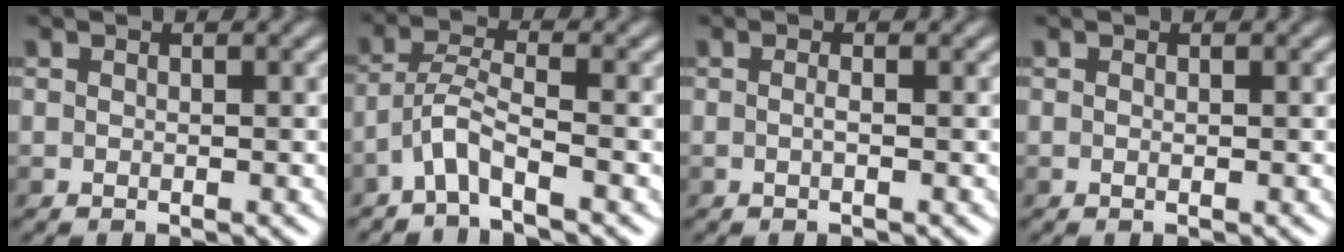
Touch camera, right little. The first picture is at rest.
{"total": 2.8, "force": [-2.2, 0.0, 1.8], "torque": [-0.045, 0.011, -0.048]}
{"total": 0.6, "force": [0.1, 0.1, 0.6], "torque": [-0.007, -0.001, -0.008]}
{"total": 0.0}